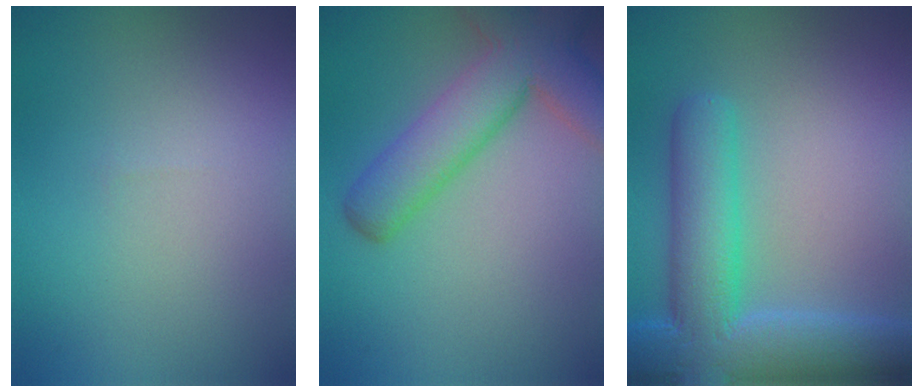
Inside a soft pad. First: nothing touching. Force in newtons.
{"total": 7.6, "press": 7.6, "slide": 0.5}
{"total": 9.6, "press": 9.6, "slide": 0.7}